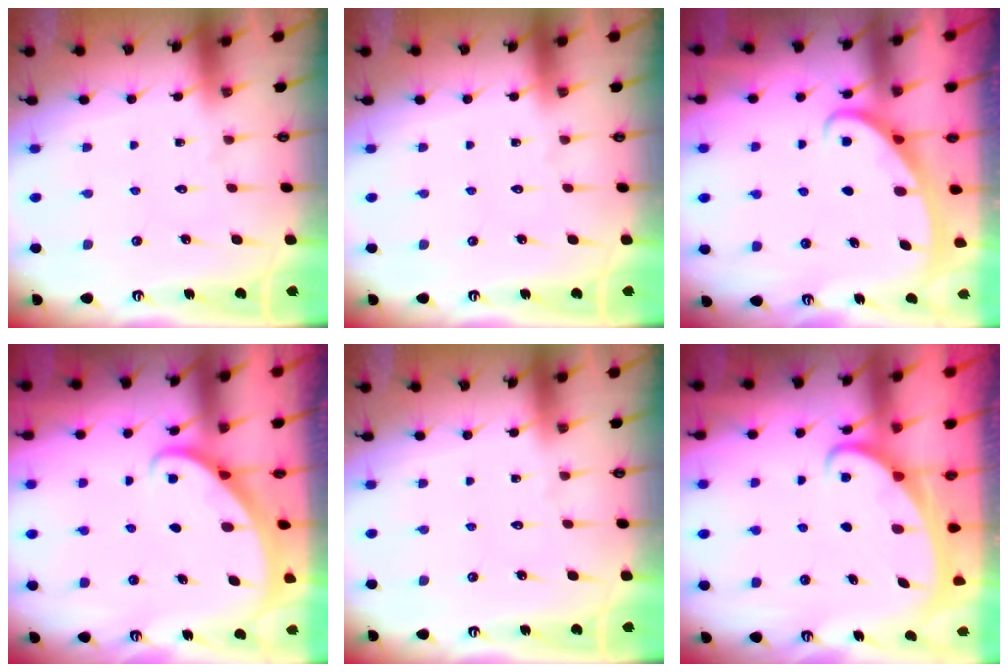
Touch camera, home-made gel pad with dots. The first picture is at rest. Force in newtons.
{"total": 0.0}
{"total": 2.5, "press": 2.5, "slide": 0.4}
{"total": 1.8, "press": 1.8, "slide": 0.0}
{"total": 0.0}
{"total": 2.2, "press": 2.2, "slide": 0.3}